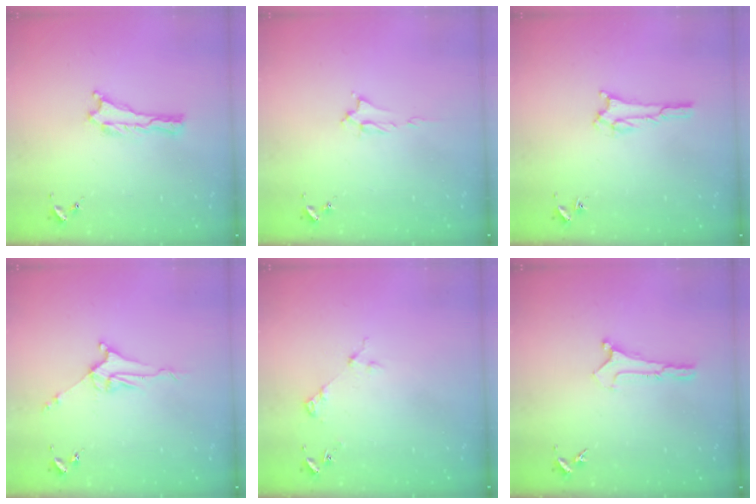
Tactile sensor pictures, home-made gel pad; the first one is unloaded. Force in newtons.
{"total": 1.6, "press": 1.6, "slide": 0.2}
{"total": 1.8, "press": 1.8, "slide": 0.2}
{"total": 5.1, "press": 5.1, "slide": 0.6}
{"total": 4.0, "press": 4.0, "slide": 0.4}
{"total": 0.0}